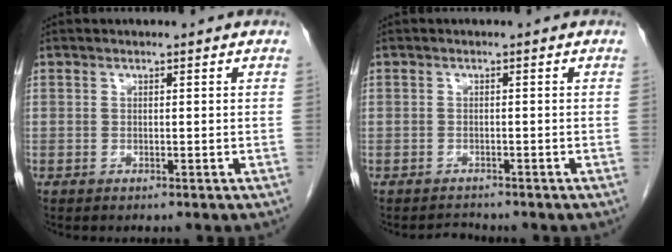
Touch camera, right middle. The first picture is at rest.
{"total": 1.2, "force": [-1.1, 0.1, -0.4], "torque": [0.001, -0.009, -0.017]}